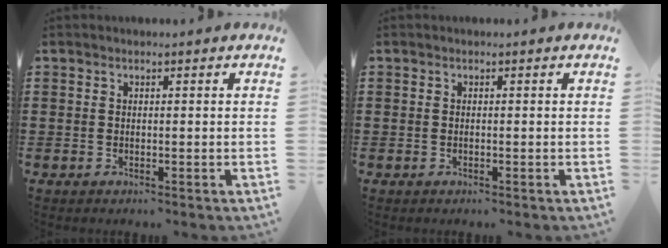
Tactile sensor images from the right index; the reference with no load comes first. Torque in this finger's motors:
{"motor_torque": [0.12, 0.74, -0.01, 0.00]}